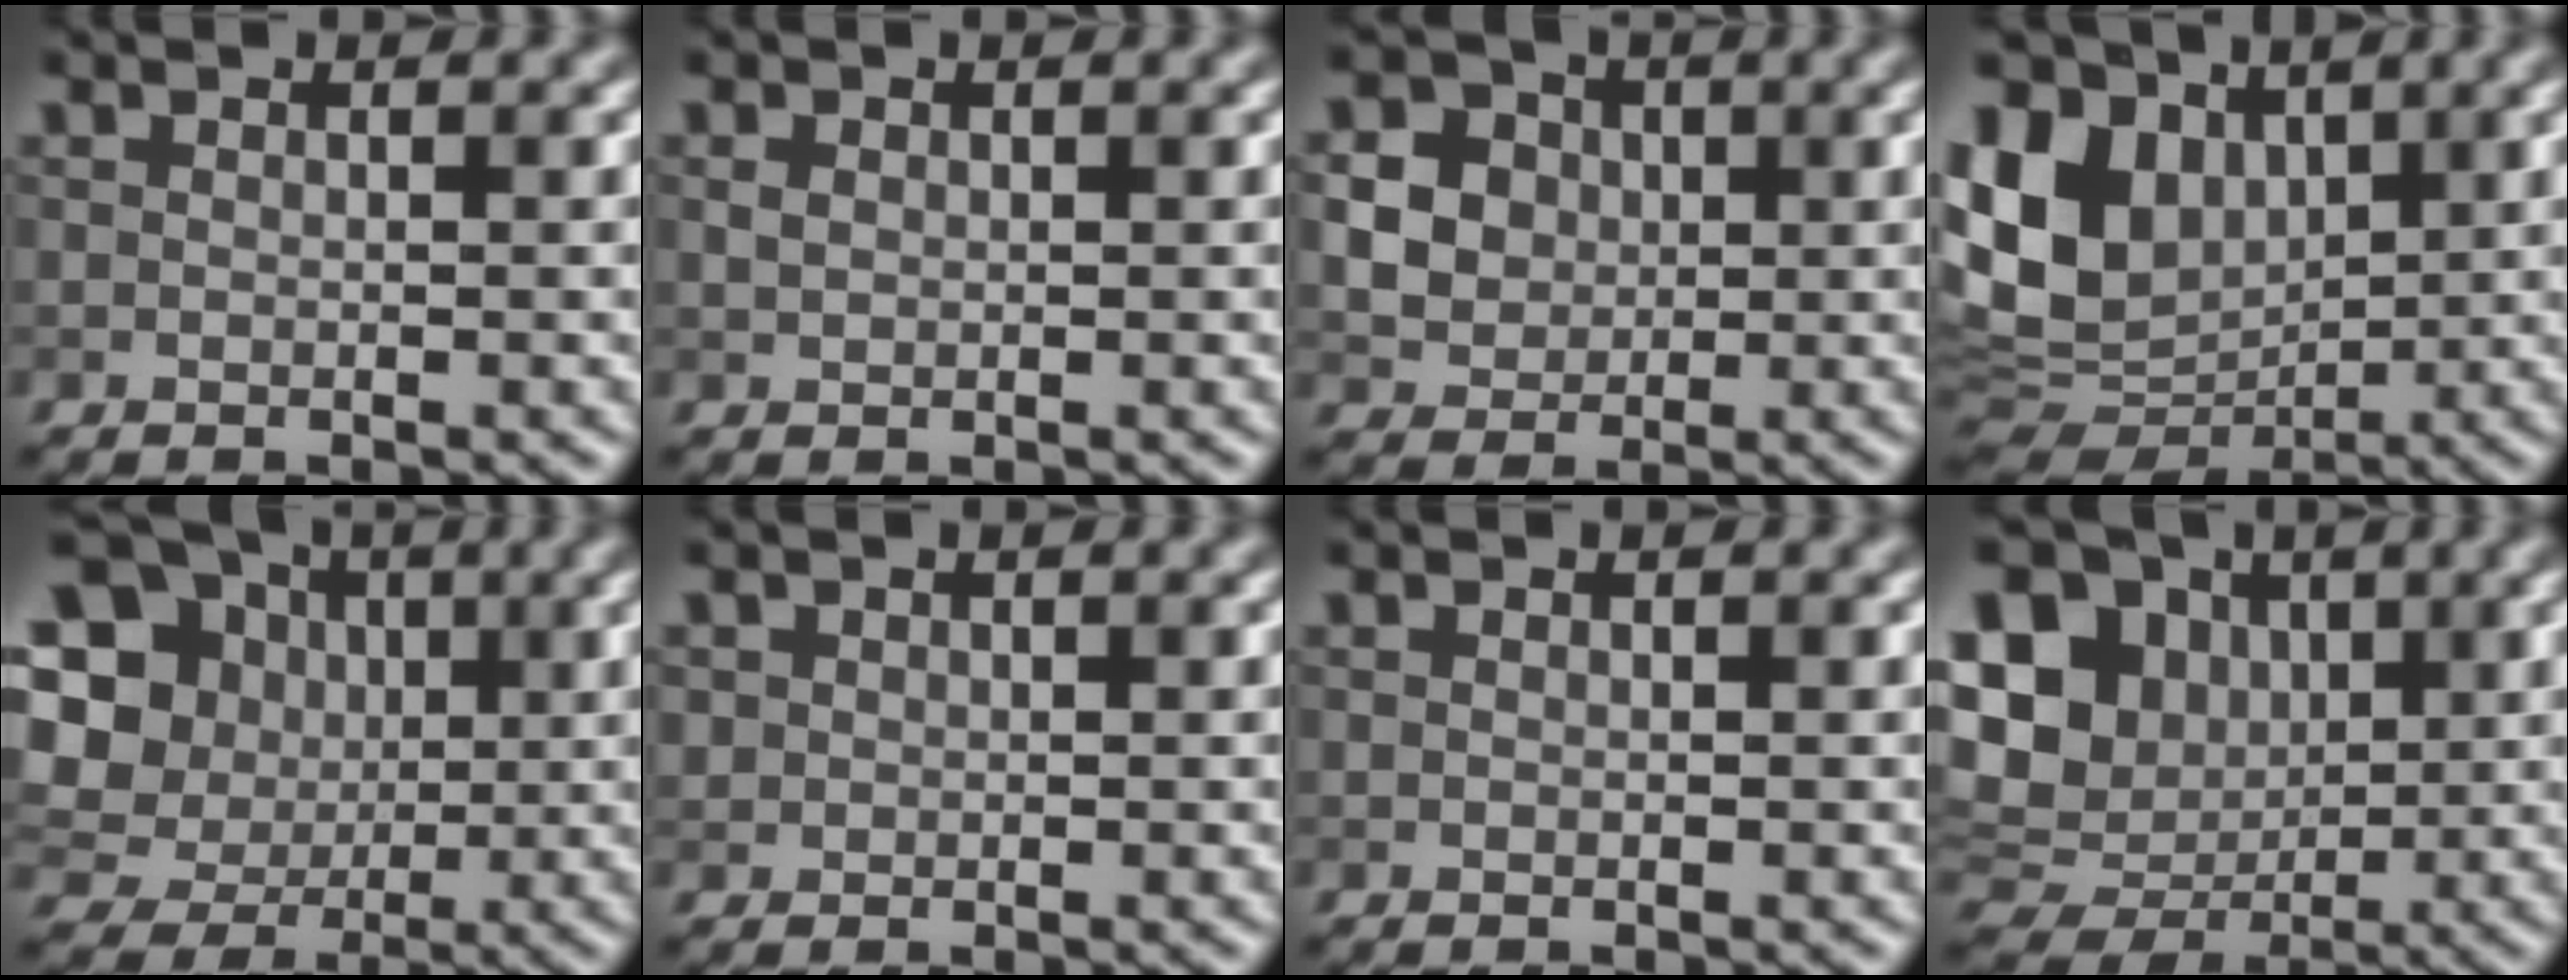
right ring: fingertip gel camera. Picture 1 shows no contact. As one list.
[{"total": 0.8, "force": [0.2, 0.7, 0.4], "torque": [-0.010, 0.000, 0.004]}, {"total": 5.8, "force": [1.1, 5.2, 2.5], "torque": [-0.052, 0.021, 0.024]}, {"total": 11.8, "force": [2.7, 8.7, 7.5], "torque": [-0.172, 0.013, 0.063]}, {"total": 17.0, "force": [3.0, 15.5, 6.4], "torque": [-0.176, 0.016, 0.042]}, {"total": 0.6, "force": [0.1, 0.6, 0.0], "torque": [0.005, -0.005, 0.005]}, {"total": 0.0}, {"total": 13.3, "force": [2.8, 10.8, 7.3], "torque": [-0.159, 0.023, 0.038]}]